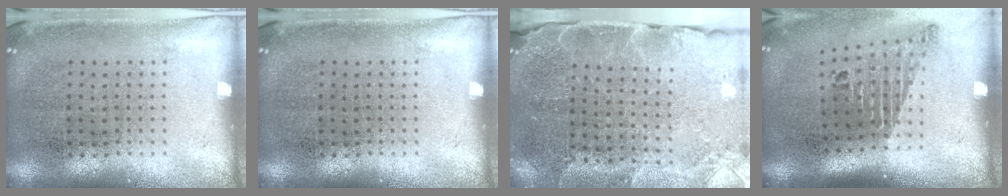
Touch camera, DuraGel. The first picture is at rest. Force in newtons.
{"total": 0.0}
{"total": 3.1, "press": 3.1, "slide": 0.4}
{"total": 1.8, "press": 1.2, "slide": 1.4}